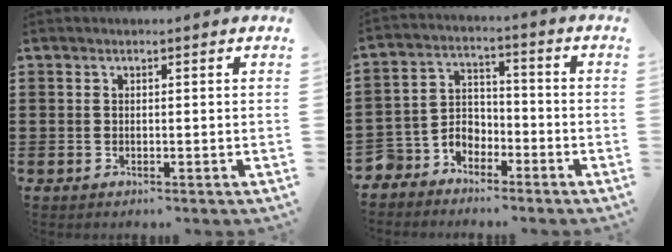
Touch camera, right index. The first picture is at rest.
{"total": 4.7, "force": [-3.9, 2.6, 0.1], "torque": [-0.021, 0.001, -0.084]}